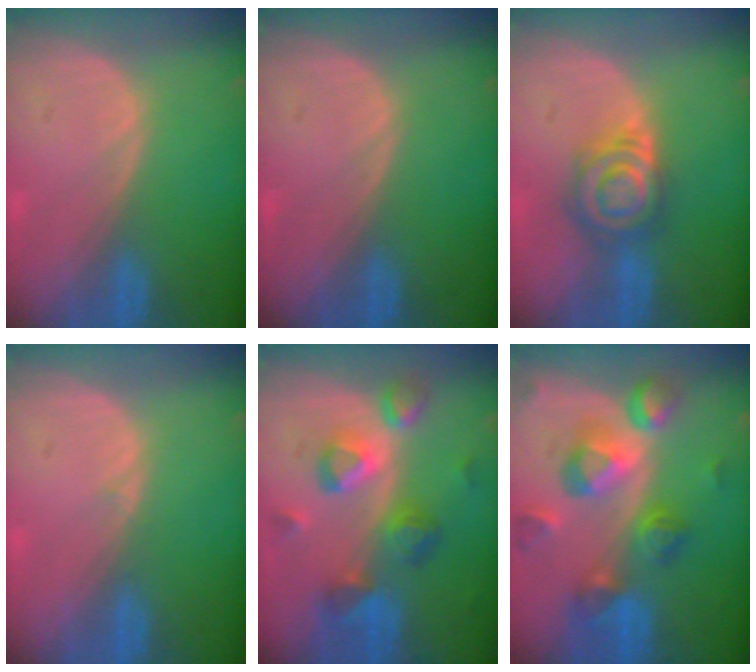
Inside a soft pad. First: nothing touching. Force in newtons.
{"total": 0.0}
{"total": 6.9, "press": 6.5, "slide": 2.5}
{"total": 0.6, "press": 0.2, "slide": 0.5}
{"total": 9.3, "press": 8.2, "slide": 4.4}
{"total": 10.5, "press": 9.4, "slide": 4.7}